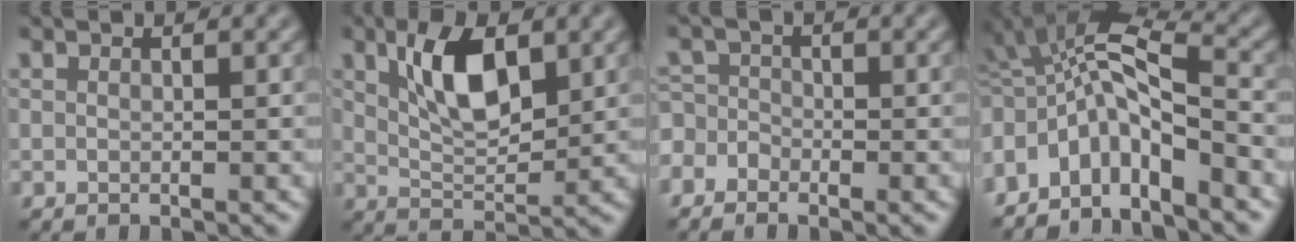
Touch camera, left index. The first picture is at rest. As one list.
[{"total": 5.8, "force": [1.9, 2.7, 4.7], "torque": [-0.090, 0.003, 0.035]}, {"total": 2.5, "force": [-1.7, 1.8, 0.6], "torque": [-0.008, 0.010, -0.034]}, {"total": 8.0, "force": [-3.3, 3.2, 6.6], "torque": [-0.127, 0.015, -0.077]}]